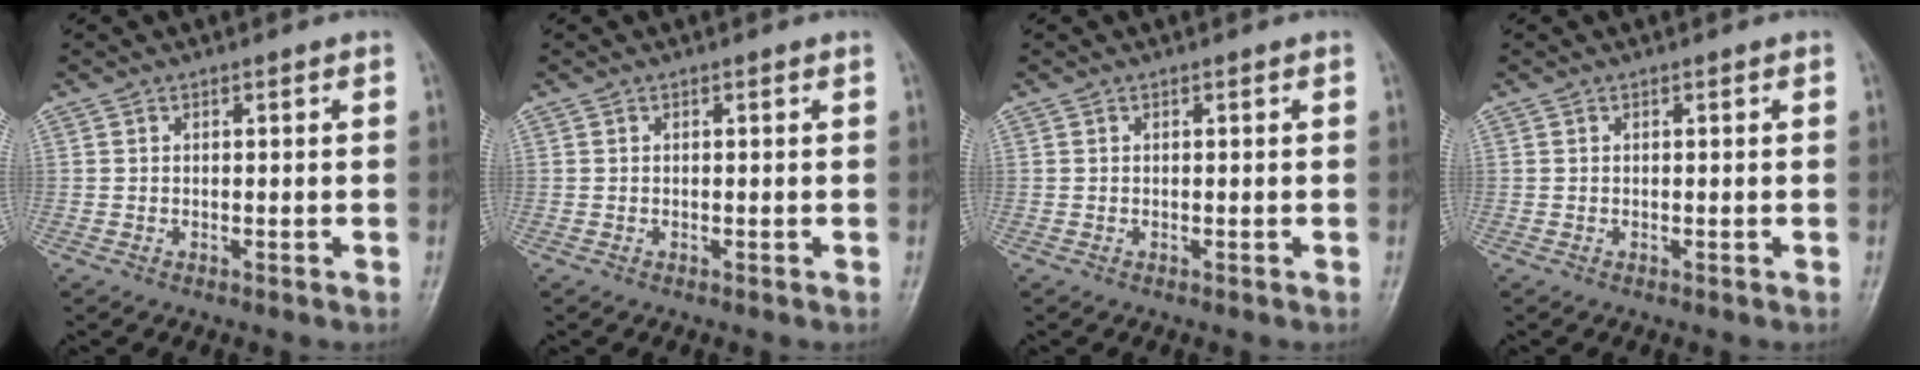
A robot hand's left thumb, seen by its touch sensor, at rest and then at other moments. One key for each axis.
{"total": 0.0}
{"total": 0.0}
{"total": 0.0}